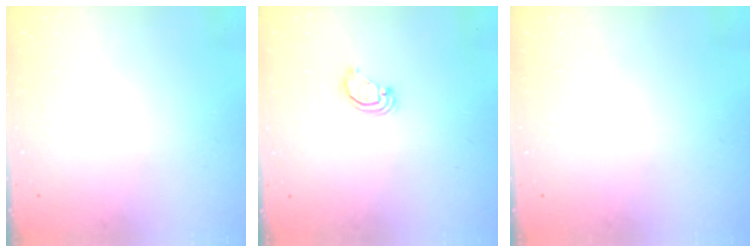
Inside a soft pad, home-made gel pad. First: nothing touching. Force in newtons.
{"total": 2.9, "press": 2.9, "slide": 0.1}
{"total": 0.0}